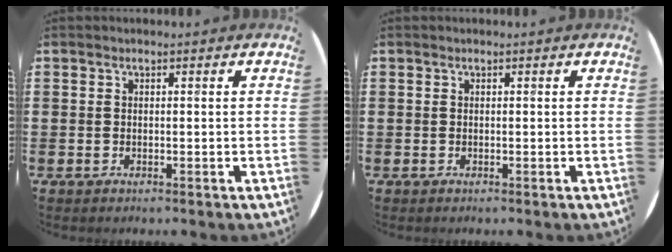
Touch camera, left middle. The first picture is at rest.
{"total": 0.0}